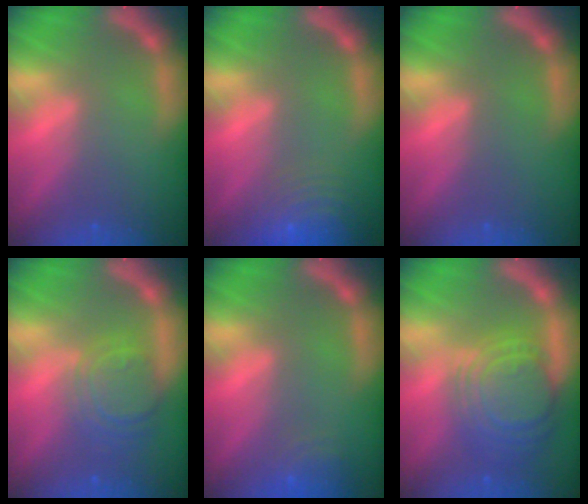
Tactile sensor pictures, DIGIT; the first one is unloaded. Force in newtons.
{"total": 10.0}
{"total": 0.0}
{"total": 5.6}
{"total": 3.0}
{"total": 10.0}